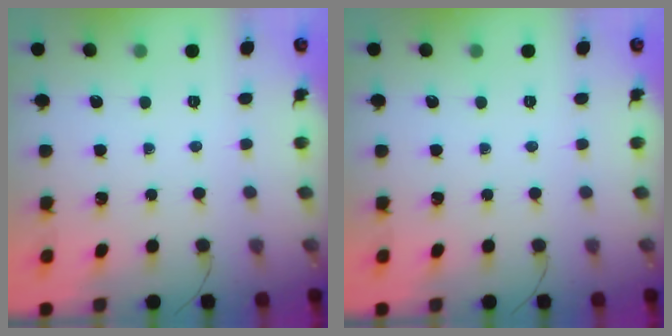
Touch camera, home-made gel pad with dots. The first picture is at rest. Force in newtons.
{"total": 0.0}